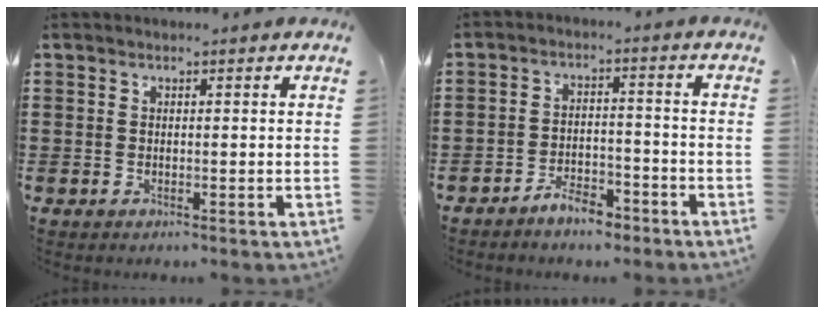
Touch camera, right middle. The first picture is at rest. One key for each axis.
{"total": 4.8, "fx": -4.4, "fy": 1.2, "fz": 1.4, "tx": -0.031, "ty": 0.008, "tz": -0.088}